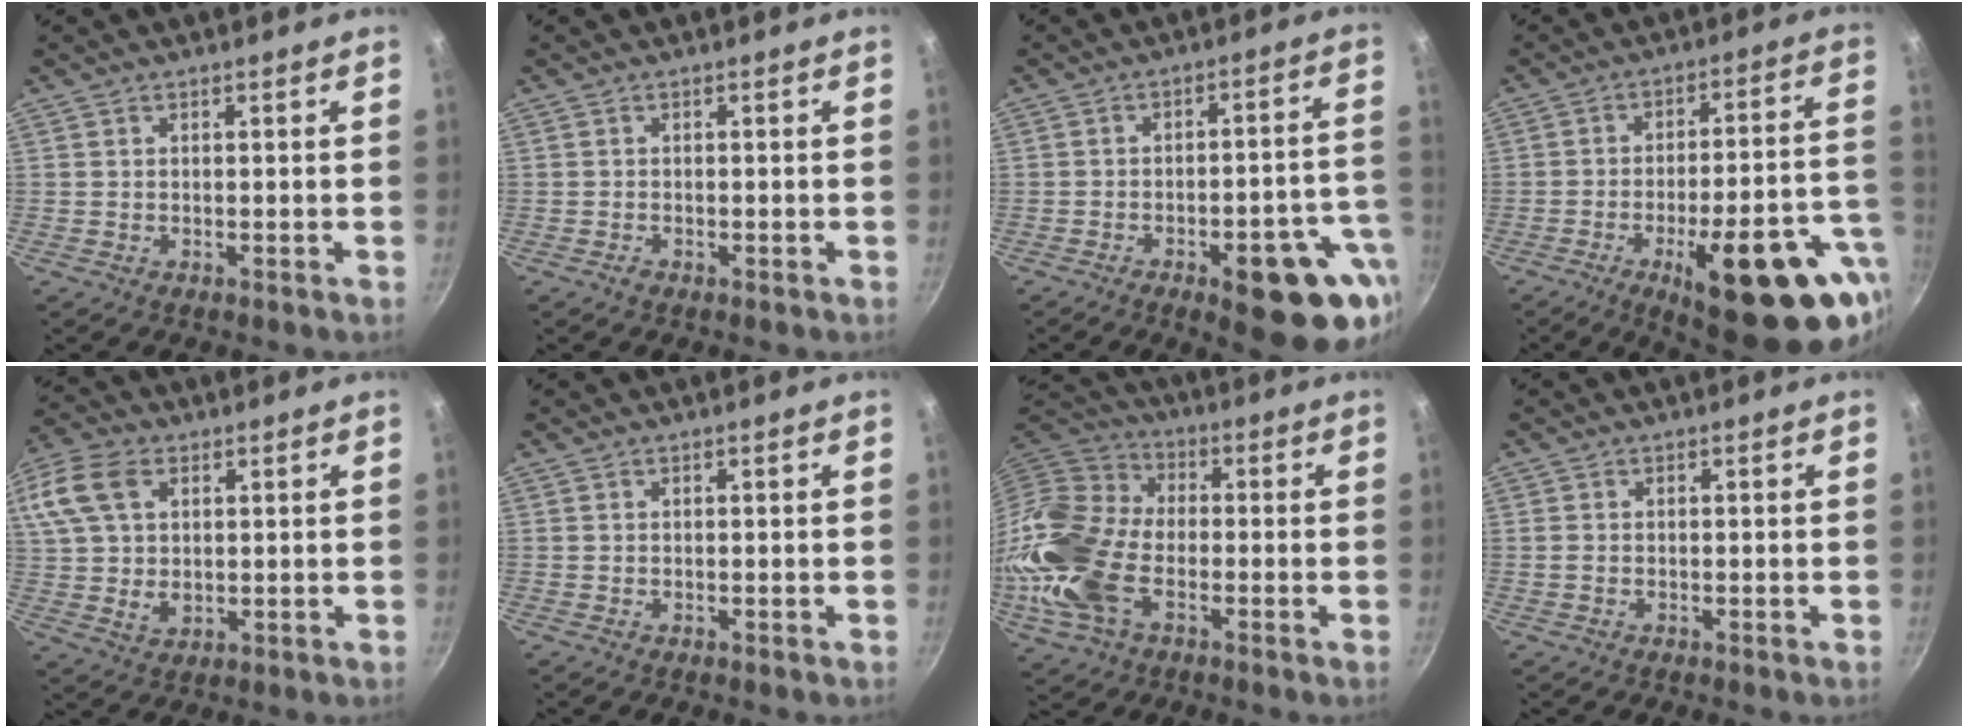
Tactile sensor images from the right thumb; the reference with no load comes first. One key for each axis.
{"total": 0.8, "fx": -0.6, "fy": 0.4, "fz": 0.4, "tx": -0.009, "ty": 0.000, "tz": -0.011}
{"total": 17.4, "fx": -7.6, "fy": 6.2, "fz": 14.3, "tx": -0.126, "ty": 0.034, "tz": -0.093}
{"total": 25.0, "fx": -10.5, "fy": 8.3, "fz": 21.2, "tx": -0.241, "ty": 0.028, "tz": -0.137}
{"total": 18.2, "fx": 6.0, "fy": 12.5, "fz": 11.8, "tx": -0.268, "ty": 0.024, "tz": 0.113}
{"total": 0.0}
{"total": 18.6, "fx": -4.3, "fy": 12.1, "fz": 13.4, "tx": -0.269, "ty": 0.030, "tz": -0.098}
{"total": 0.8, "fx": -0.1, "fy": 0.6, "fz": 0.5, "tx": -0.010, "ty": 0.002, "tz": -0.003}